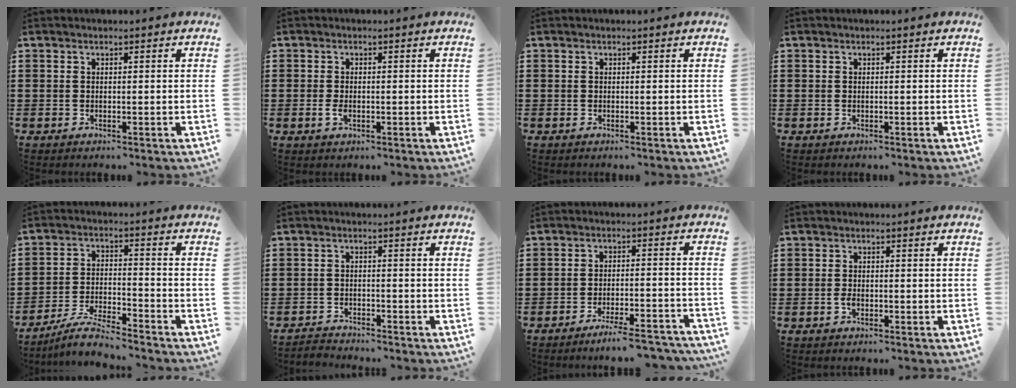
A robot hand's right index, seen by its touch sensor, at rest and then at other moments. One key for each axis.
{"total": 1.8, "fx": -0.4, "fy": 0.8, "fz": 1.5, "tx": -0.038, "ty": -0.005, "tz": -0.010}
{"total": 0.0}
{"total": 0.0}
{"total": 5.0, "fx": -4.7, "fy": 0.1, "fz": 1.7, "tx": -0.041, "ty": -0.002, "tz": -0.094}
{"total": 2.1, "fx": -2.1, "fy": 0.1, "fz": -0.3, "tx": -0.001, "ty": 0.001, "tz": -0.047}
{"total": 5.2, "fx": -4.7, "fy": -0.3, "fz": 2.2, "tx": -0.033, "ty": -0.010, "tz": -0.087}
{"total": 1.4, "fx": -0.6, "fy": 0.6, "fz": 1.1, "tx": -0.030, "ty": -0.007, "tz": -0.012}